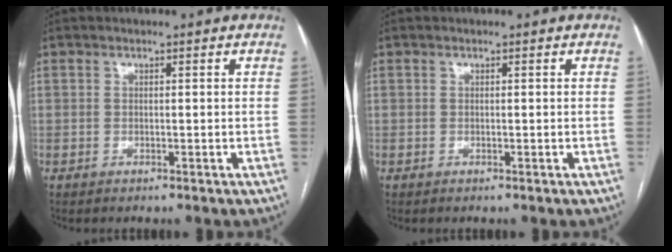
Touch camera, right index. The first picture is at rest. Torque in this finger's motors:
{"motor_torque": [0.00, 0.00, 0.00, 0.00]}